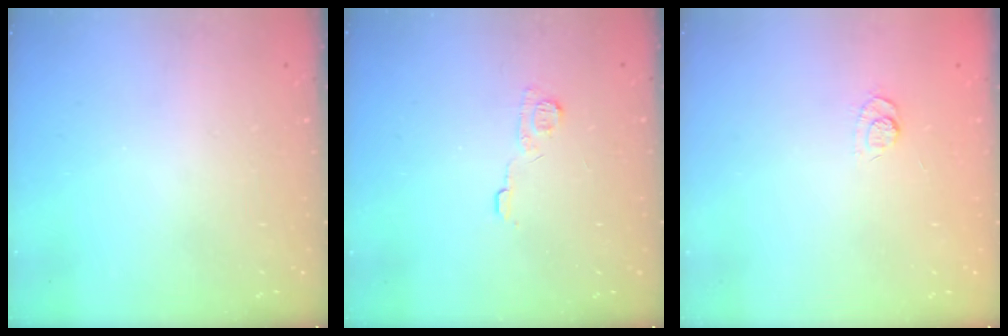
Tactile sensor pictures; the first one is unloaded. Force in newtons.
{"total": 6.2, "press": 6.2, "slide": 0.7}
{"total": 4.6, "press": 4.4, "slide": 1.3}